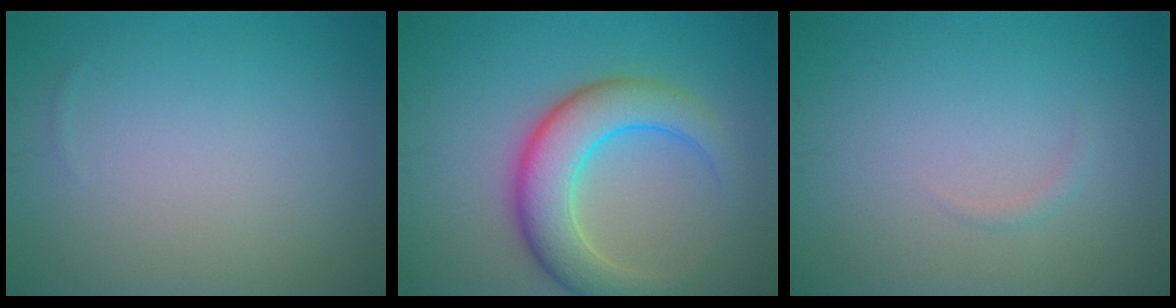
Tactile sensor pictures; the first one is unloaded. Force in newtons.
{"total": 6.9, "press": 6.9, "slide": 0.2}
{"total": 0.6, "press": 0.6, "slide": 0.0}